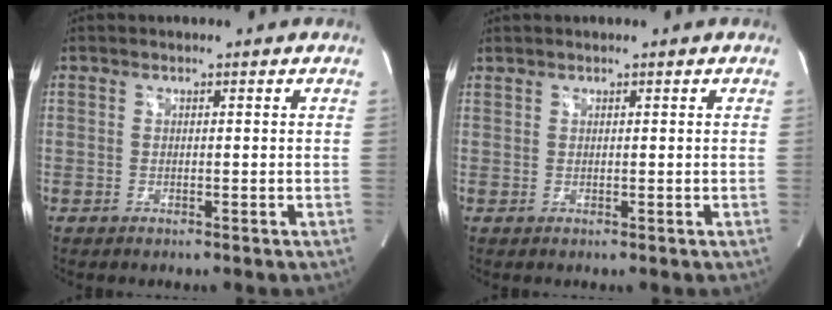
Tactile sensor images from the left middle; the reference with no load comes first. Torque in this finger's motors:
{"motor_torque": [0.99, -0.79, 0.41, 0.05]}